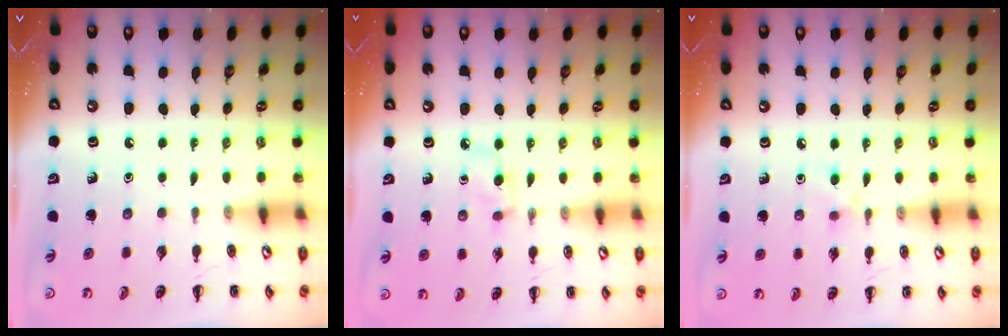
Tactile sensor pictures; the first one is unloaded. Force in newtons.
{"total": 3.9, "press": 3.7, "slide": 1.2}
{"total": 4.6, "press": 4.3, "slide": 1.5}